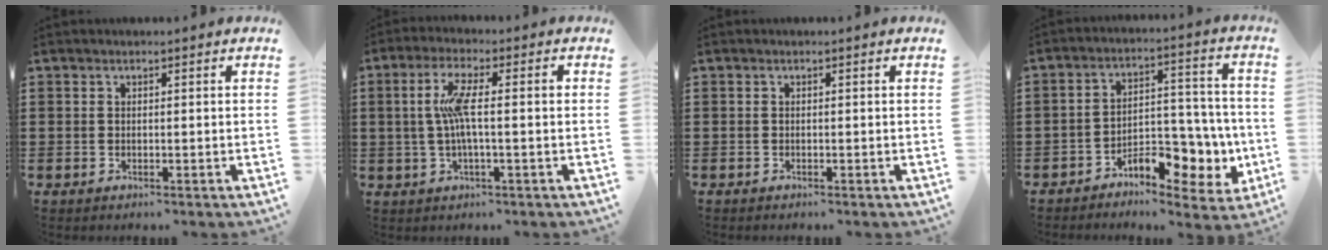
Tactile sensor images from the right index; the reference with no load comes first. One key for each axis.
{"total": 6.7, "fx": 0.0, "fy": 1.0, "fz": 6.6, "tx": -0.134, "ty": -0.004, "tz": -0.009}
{"total": 0.0}
{"total": 8.4, "fx": -4.7, "fy": 4.4, "fz": 5.3, "tx": -0.068, "ty": 0.014, "tz": -0.084}